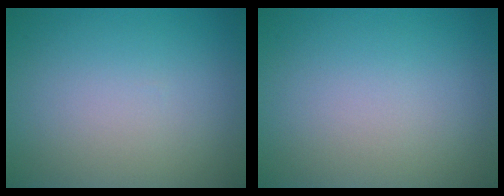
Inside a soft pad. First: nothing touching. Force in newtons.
{"total": 0.0}